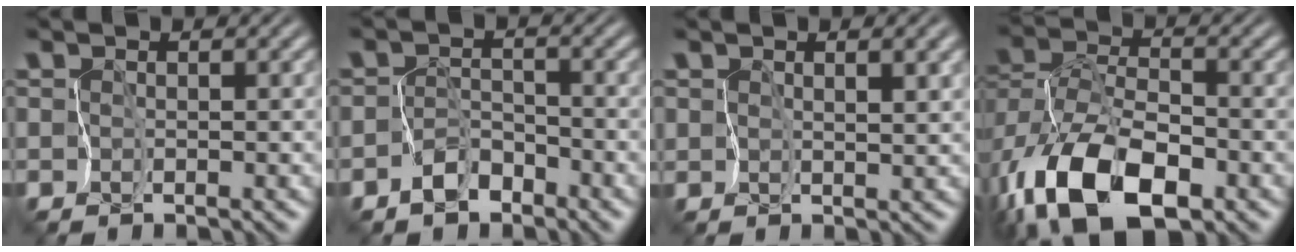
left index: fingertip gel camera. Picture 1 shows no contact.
{"total": 2.0, "force": [-1.6, 1.1, 0.4], "torque": [0.000, 0.008, -0.029]}
{"total": 3.0, "force": [1.7, 1.4, 2.0], "torque": [-0.019, 0.005, 0.033]}
{"total": 11.5, "force": [-6.1, 5.6, 8.0], "torque": [-0.168, -0.004, -0.119]}